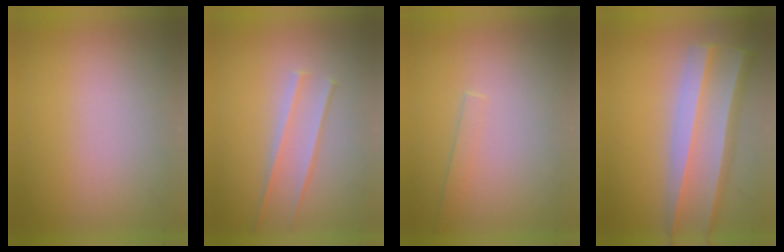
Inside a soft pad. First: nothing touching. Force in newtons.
{"total": 1.7}
{"total": 1.1}
{"total": 6.4}